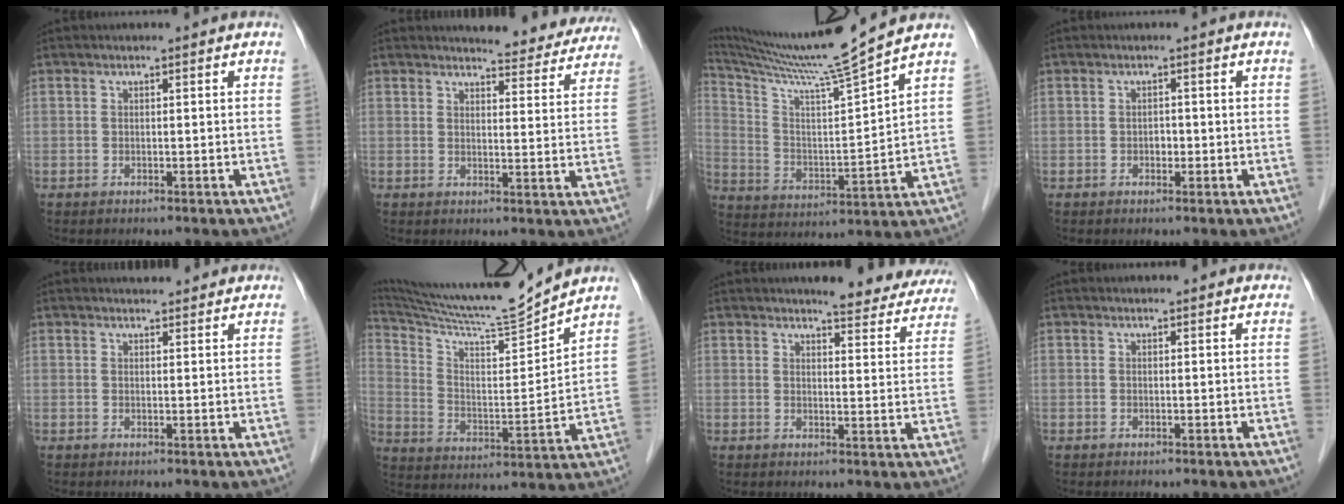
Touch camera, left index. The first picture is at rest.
{"total": 11.1, "force": [10.7, 2.3, 1.9], "torque": [0.001, -0.028, 0.102]}
{"total": 15.8, "force": [14.0, -3.3, 6.5], "torque": [-0.127, -0.032, 0.242]}
{"total": 1.0, "force": [-0.4, 0.7, 0.6], "torque": [-0.009, 0.001, -0.006]}
{"total": 4.4, "force": [4.1, 1.1, 1.0], "torque": [-0.013, 0.015, 0.048]}
{"total": 16.1, "force": [15.4, -1.8, 4.5], "torque": [-0.099, -0.032, 0.262]}
{"total": 12.2, "force": [11.4, 2.6, 3.6], "torque": [-0.015, -0.028, 0.107]}
{"total": 2.8, "force": [2.5, 1.1, 0.6], "torque": [-0.007, 0.018, 0.021]}